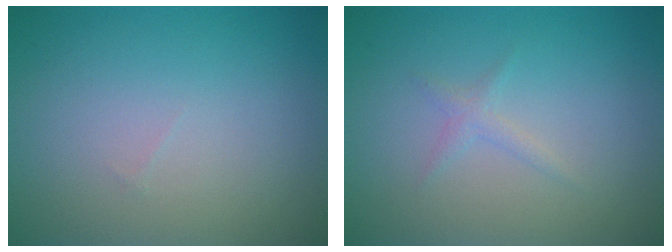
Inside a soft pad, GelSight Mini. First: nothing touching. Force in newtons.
{"total": 1.0, "press": 1.0, "slide": 0.1}